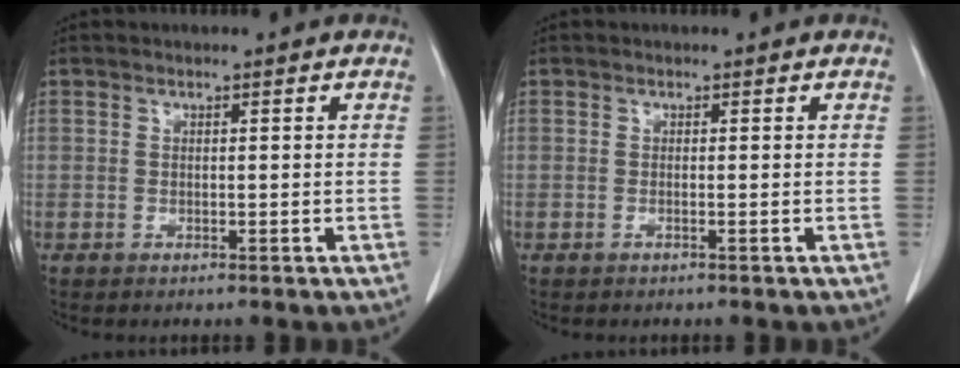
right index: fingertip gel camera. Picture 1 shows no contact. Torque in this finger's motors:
{"motor_torque": [0.00, 0.00, 0.00, 0.00]}